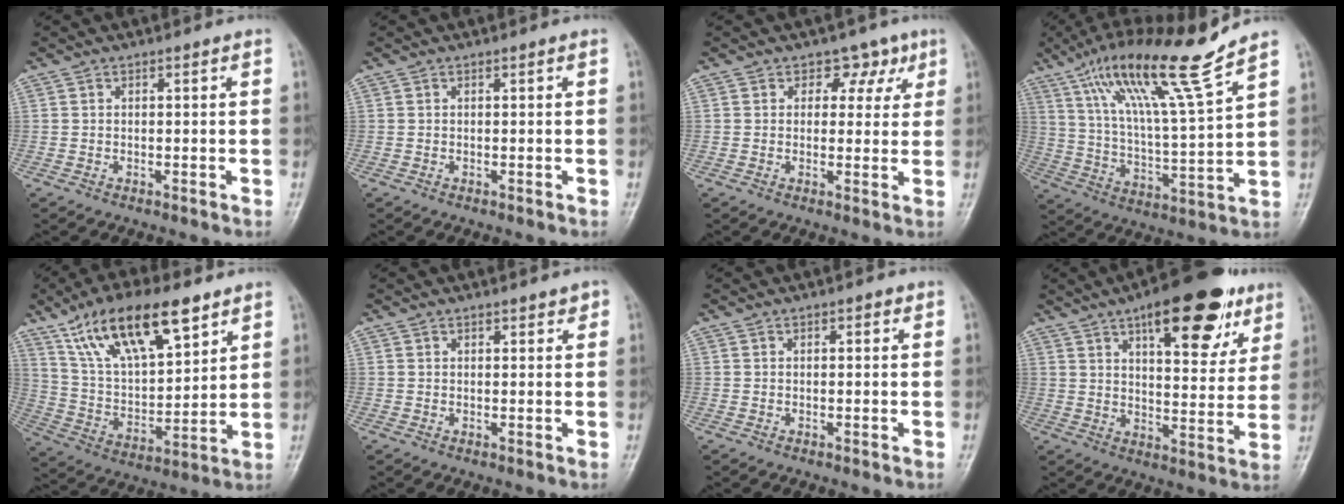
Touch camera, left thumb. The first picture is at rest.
{"total": 0.0}
{"total": 4.8, "force": [2.5, 3.8, 1.6], "torque": [0.017, -0.005, 0.028]}
{"total": 17.8, "force": [11.9, 0.8, 13.2], "torque": [-0.225, -0.053, 0.210]}
{"total": 20.1, "force": [12.0, 8.0, 14.0], "torque": [-0.215, -0.036, 0.228]}
{"total": 1.6, "force": [1.2, 0.8, 0.7], "torque": [0.005, -0.006, 0.014]}
{"total": 1.1, "force": [0.5, 0.6, 0.8], "torque": [-0.004, 0.001, 0.005]}
{"total": 20.0, "force": [11.2, 7.9, 14.5], "torque": [-0.168, -0.033, 0.164]}